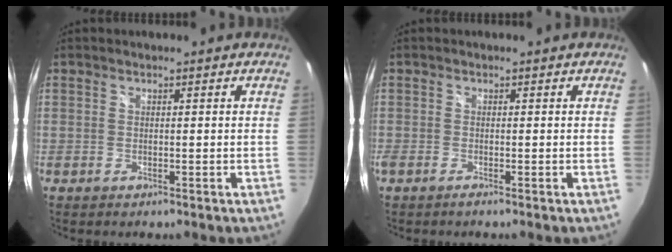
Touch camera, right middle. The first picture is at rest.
{"total": 0.8, "force": [-0.7, -0.1, 0.4], "torque": [-0.008, -0.003, -0.015]}